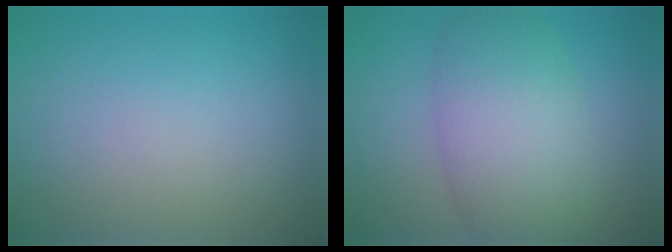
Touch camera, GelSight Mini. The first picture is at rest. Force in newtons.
{"total": 7.3, "press": 7.2, "slide": 0.5}